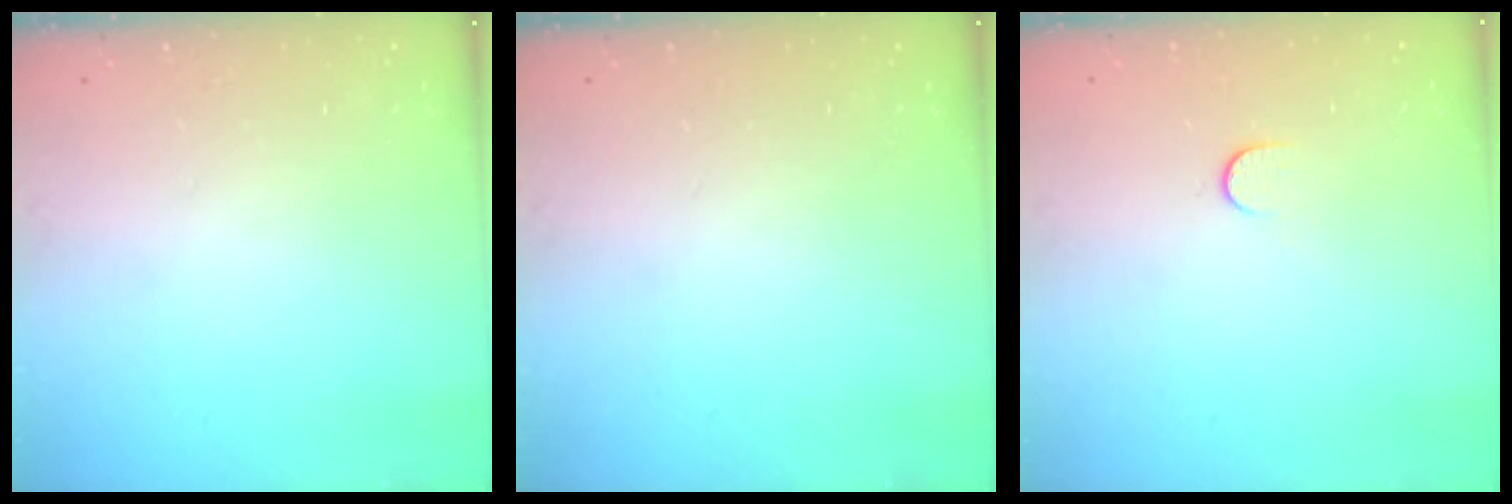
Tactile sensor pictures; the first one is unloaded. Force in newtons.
{"total": 0.0}
{"total": 5.4, "press": 5.4, "slide": 0.6}